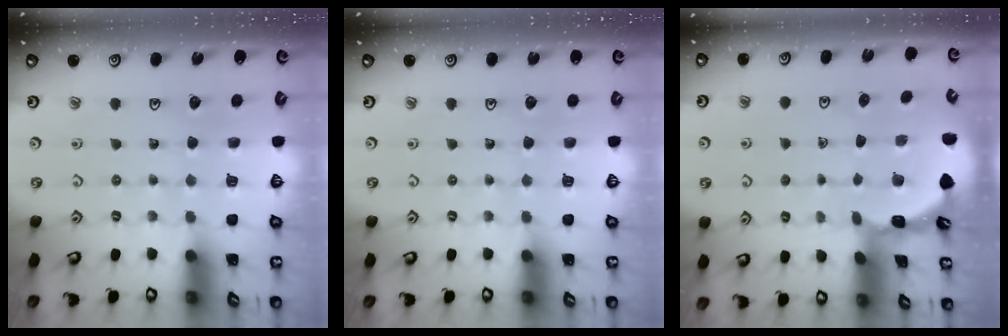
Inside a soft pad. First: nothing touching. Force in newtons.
{"total": 0.0}
{"total": 1.6, "press": 1.6, "slide": 0.1}